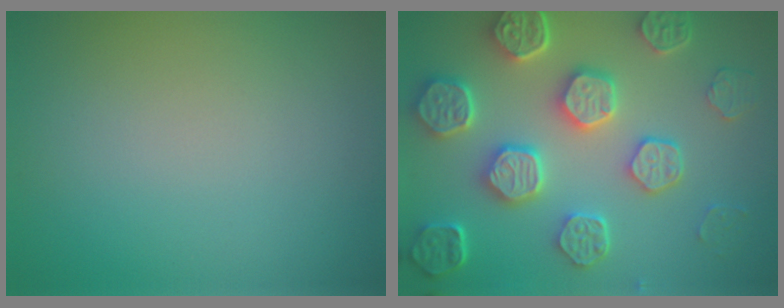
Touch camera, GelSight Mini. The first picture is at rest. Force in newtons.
{"total": 7.6, "press": 6.3, "slide": 4.3}